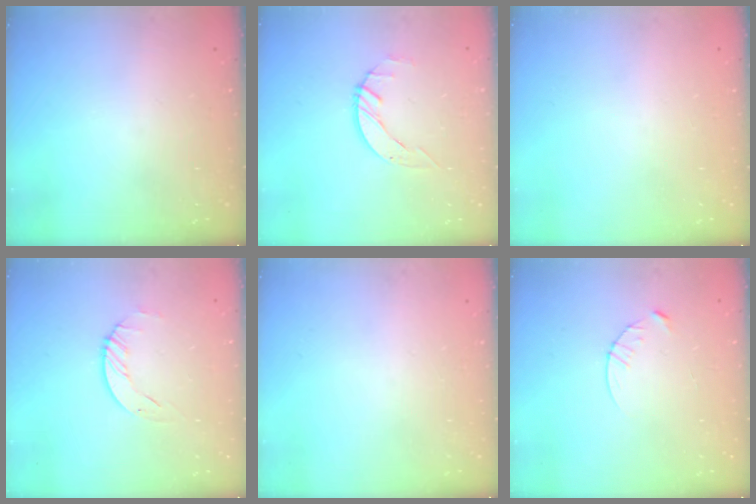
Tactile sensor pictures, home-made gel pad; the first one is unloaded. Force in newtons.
{"total": 2.9, "press": 2.8, "slide": 0.3}
{"total": 0.0}
{"total": 2.3, "press": 2.3, "slide": 0.3}
{"total": 0.0}
{"total": 3.6, "press": 3.6, "slide": 0.5}